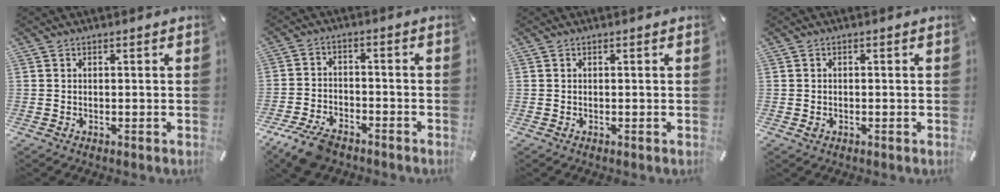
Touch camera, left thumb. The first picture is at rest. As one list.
[{"total": 8.1, "force": [-5.9, 3.9, 4.0], "torque": [-0.083, 0.025, -0.111]}, {"total": 0.0}, {"total": 1.0, "force": [-0.3, 0.8, 0.6], "torque": [-0.011, 0.001, -0.007]}]